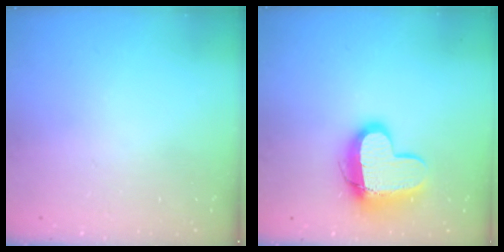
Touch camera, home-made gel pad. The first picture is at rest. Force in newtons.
{"total": 14.4, "press": 14.4, "slide": 1.0}